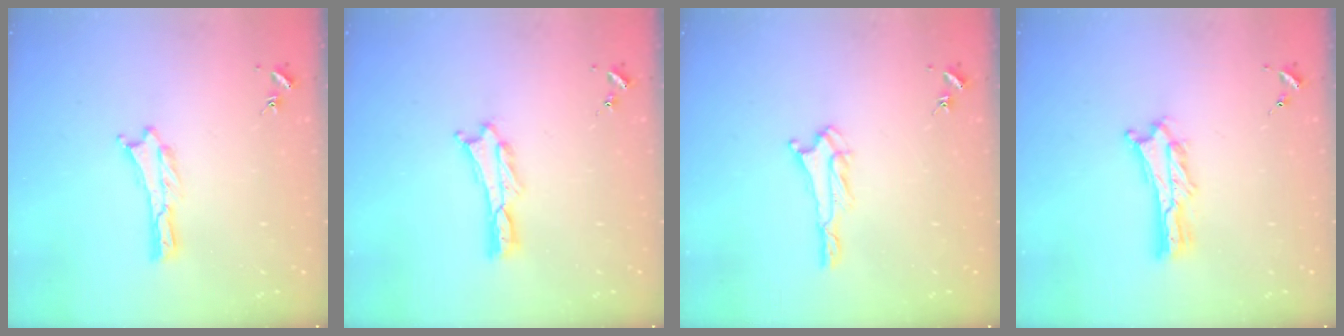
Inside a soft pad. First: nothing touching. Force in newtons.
{"total": 0.6, "press": 0.6, "slide": 0.2}
{"total": 1.7, "press": 1.6, "slide": 0.2}
{"total": 2.6, "press": 2.6, "slide": 0.3}